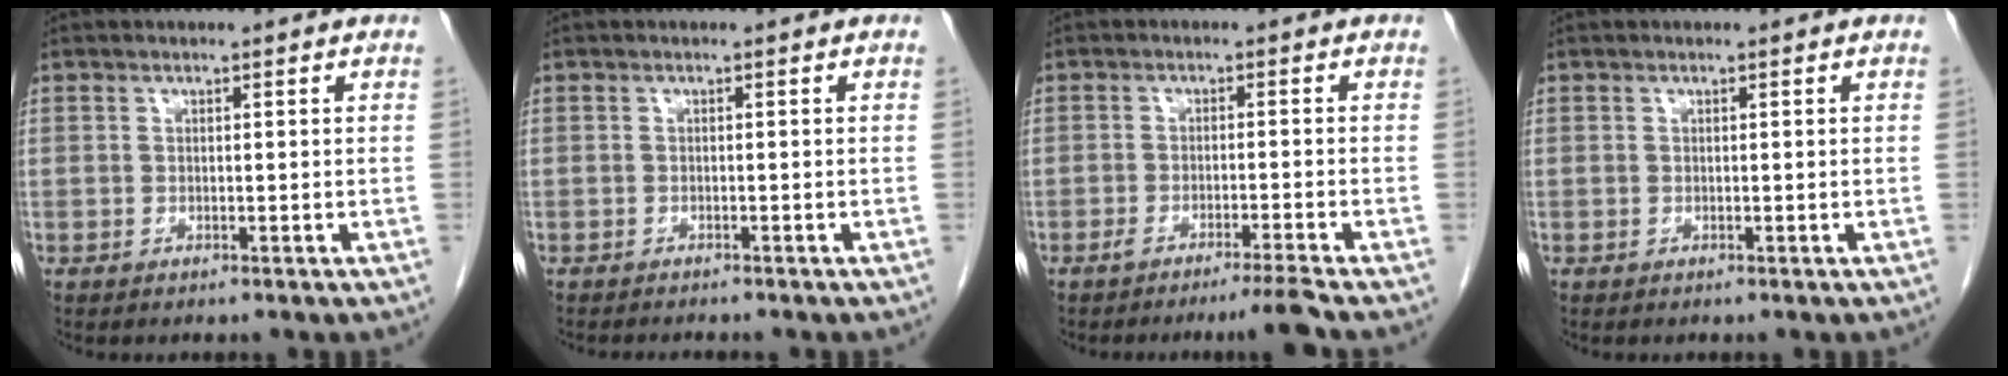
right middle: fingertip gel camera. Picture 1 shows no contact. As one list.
[{"total": 2.5, "force": [-2.4, 0.3, 0.9], "torque": [-0.014, -0.005, -0.031]}, {"total": 4.3, "force": [-3.4, -1.6, 2.1], "torque": [-0.034, -0.010, -0.060]}, {"total": 0.0}]